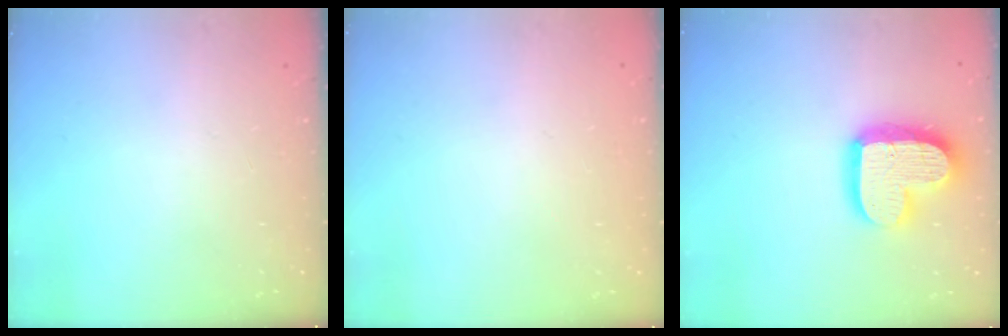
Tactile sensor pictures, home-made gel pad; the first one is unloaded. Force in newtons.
{"total": 0.0}
{"total": 17.7, "press": 17.6, "slide": 1.3}